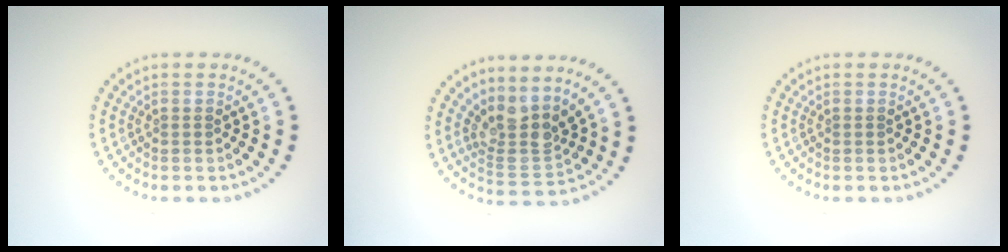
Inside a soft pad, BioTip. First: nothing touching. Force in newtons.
{"total": 3.6, "press": 2.7, "slide": 2.3}
{"total": 0.0}